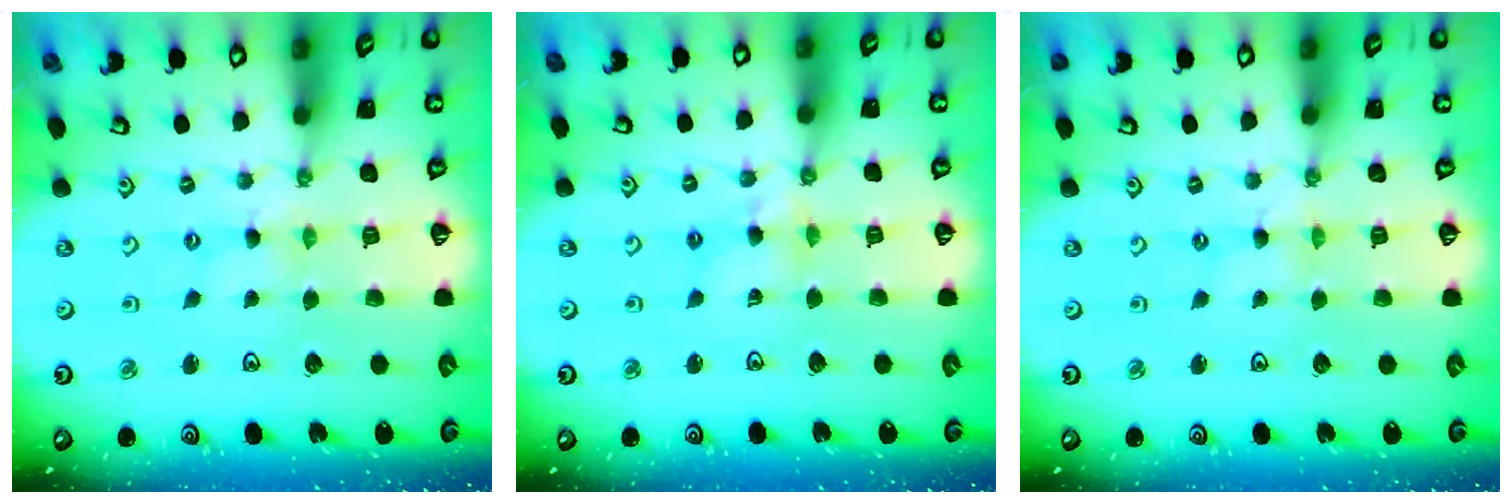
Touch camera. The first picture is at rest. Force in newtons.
{"total": 5.6, "press": 5.6, "slide": 0.5}
{"total": 0.0}